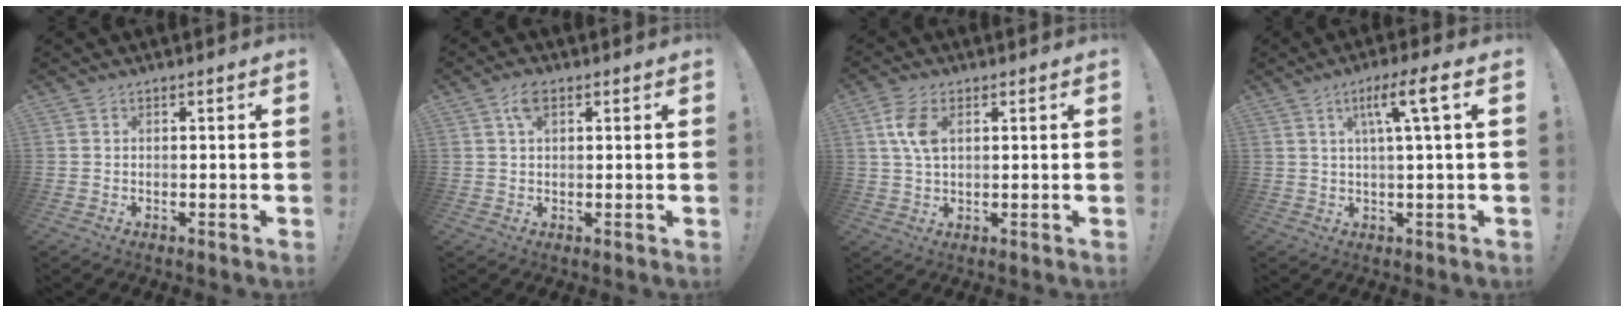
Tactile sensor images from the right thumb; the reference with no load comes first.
{"total": 4.0, "force": [1.7, 2.0, 3.1], "torque": [-0.054, 0.000, 0.028]}
{"total": 7.3, "force": [2.1, 4.0, 5.7], "torque": [-0.121, 0.002, 0.038]}
{"total": 8.1, "force": [2.3, 0.0, 7.8], "torque": [-0.132, 0.001, 0.028]}